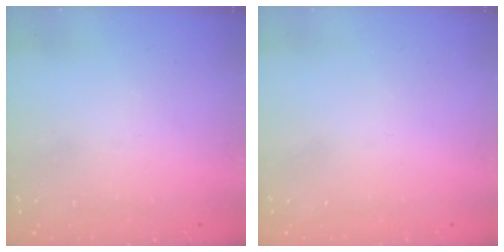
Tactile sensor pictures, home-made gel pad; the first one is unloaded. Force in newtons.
{"total": 1.5, "press": 1.5, "slide": 0.1}